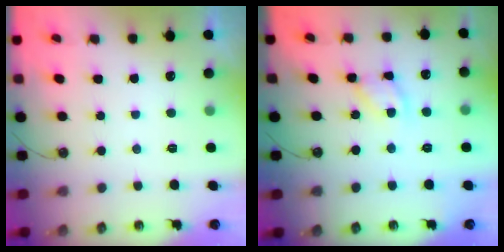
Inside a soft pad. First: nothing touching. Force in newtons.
{"total": 9.7, "press": 9.7, "slide": 0.6}